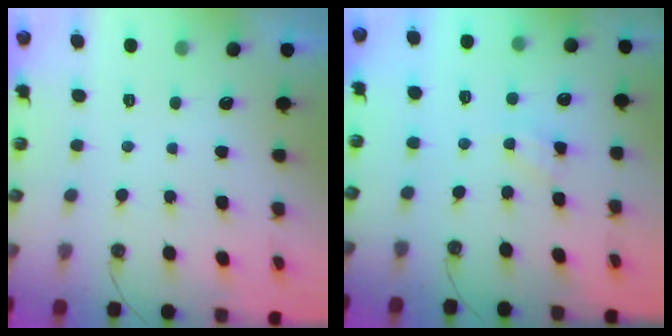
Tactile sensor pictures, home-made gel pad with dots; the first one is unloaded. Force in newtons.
{"total": 4.8, "press": 4.7, "slide": 0.8}